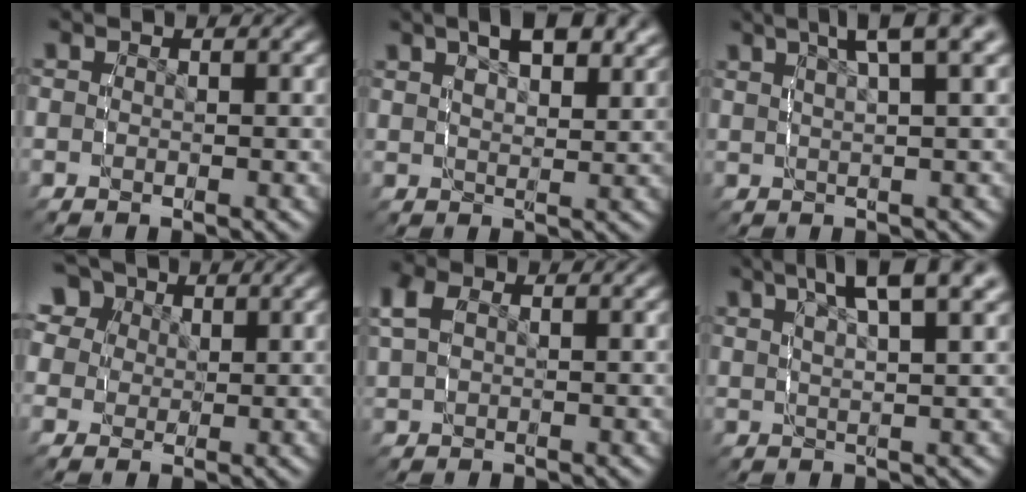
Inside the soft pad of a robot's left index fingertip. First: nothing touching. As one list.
[{"total": 5.2, "force": [3.5, 1.9, 3.5], "torque": [-0.043, 0.007, 0.059]}, {"total": 6.5, "force": [4.4, 1.6, 4.6], "torque": [-0.063, 0.025, 0.065]}, {"total": 8.2, "force": [3.9, 6.2, 3.7], "torque": [-0.072, 0.007, 0.061]}, {"total": 2.3, "force": [0.8, 1.6, 1.4], "torque": [-0.047, -0.003, 0.026]}, {"total": 7.2, "force": [4.8, 1.7, 5.1], "torque": [-0.077, 0.017, 0.078]}]